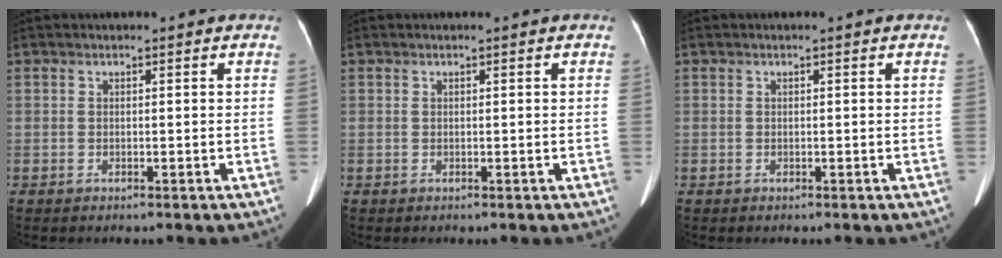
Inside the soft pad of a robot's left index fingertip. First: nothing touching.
{"total": 0.0}
{"total": 0.0}